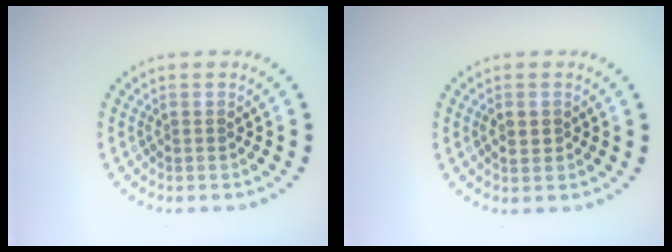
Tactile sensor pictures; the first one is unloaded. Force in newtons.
{"total": 1.0, "press": 0.9, "slide": 0.3}